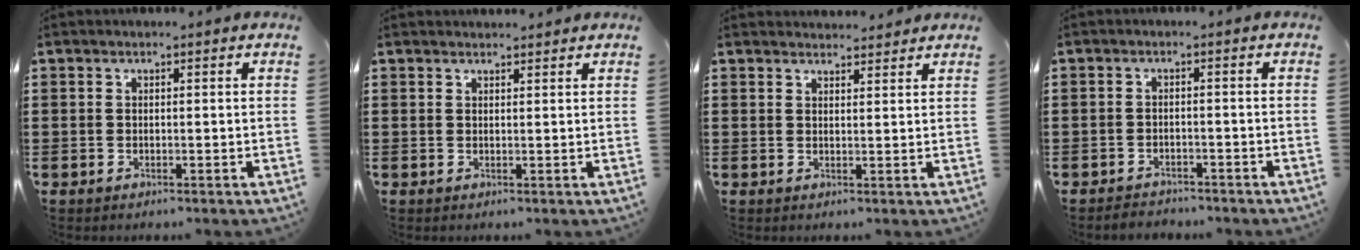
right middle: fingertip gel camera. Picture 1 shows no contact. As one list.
[{"total": 1.2, "force": [1.1, 0.1, 0.0], "torque": [0.005, -0.002, 0.020]}, {"total": 2.2, "force": [2.2, 0.3, -0.1], "torque": [0.004, -0.002, 0.040]}, {"total": 1.8, "force": [-1.8, 0.4, -0.1], "torque": [-0.005, 0.001, -0.040]}]